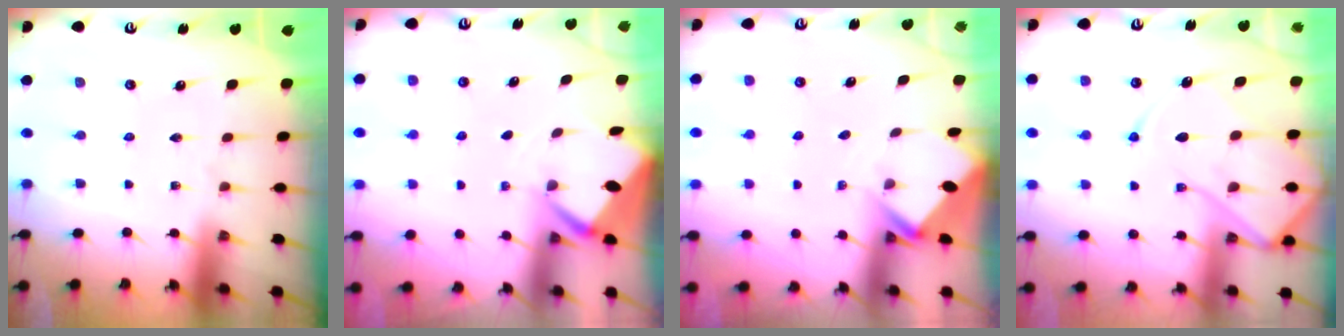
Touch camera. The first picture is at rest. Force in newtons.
{"total": 2.6, "press": 2.6, "slide": 0.3}
{"total": 2.7, "press": 2.7, "slide": 0.2}
{"total": 13.4, "press": 13.4, "slide": 1.5}